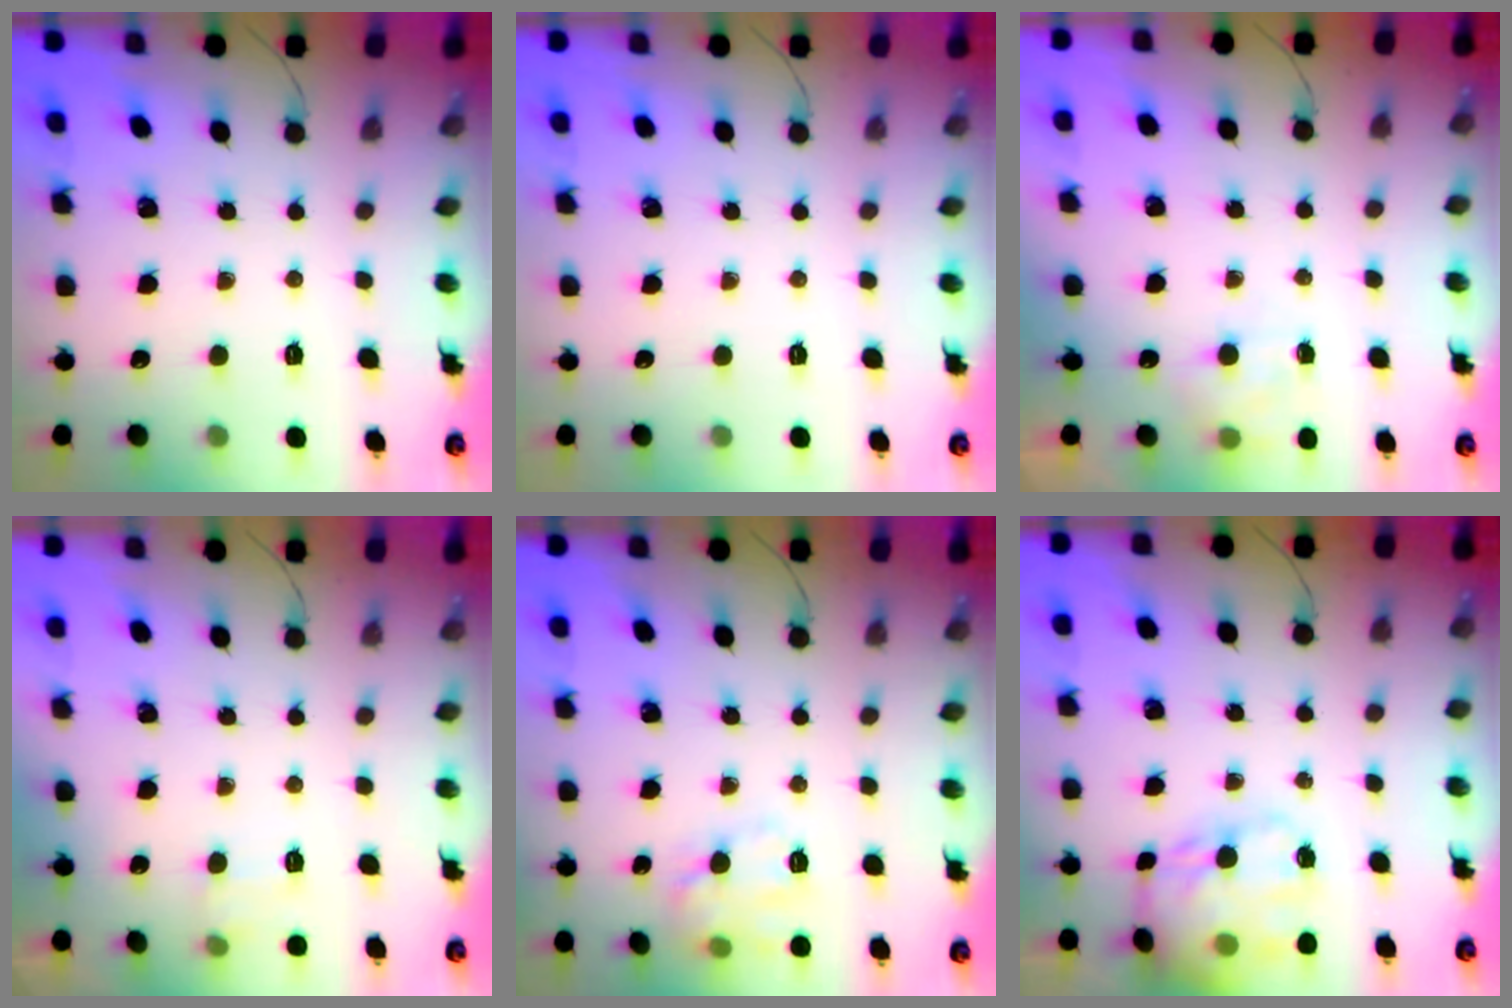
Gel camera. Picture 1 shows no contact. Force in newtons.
{"total": 0.0}
{"total": 6.6, "press": 6.5, "slide": 1.5}
{"total": 6.1, "press": 5.9, "slide": 1.8}
{"total": 11.4, "press": 11.3, "slide": 0.5}
{"total": 18.4, "press": 18.1, "slide": 3.4}